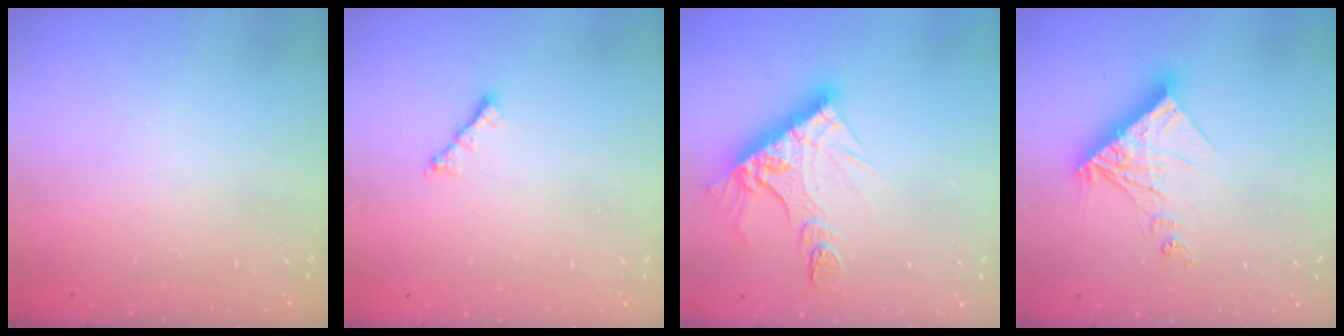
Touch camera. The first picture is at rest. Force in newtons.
{"total": 2.0, "press": 1.9, "slide": 0.5}
{"total": 13.5, "press": 13.4, "slide": 1.2}
{"total": 12.2, "press": 12.1, "slide": 0.9}